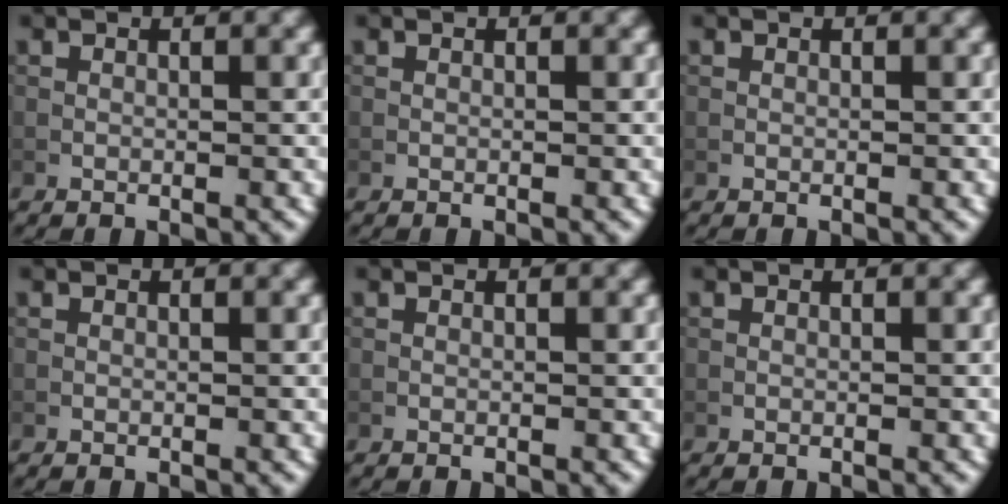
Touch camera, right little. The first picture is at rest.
{"total": 0.0}
{"total": 0.0}
{"total": 0.0}
{"total": 0.0}
{"total": 0.0}